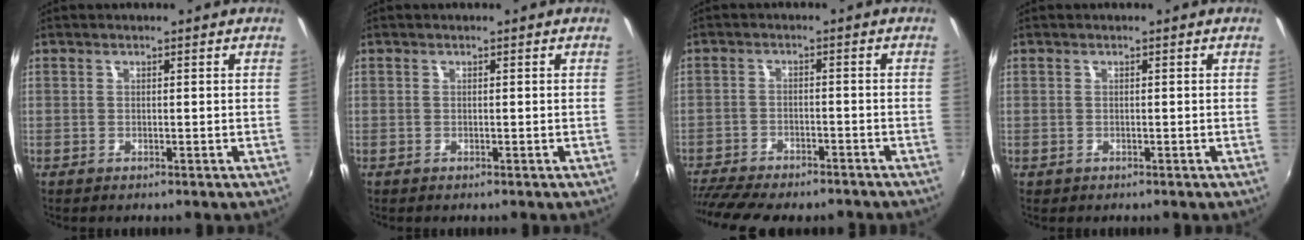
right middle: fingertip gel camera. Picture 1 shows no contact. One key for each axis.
{"total": 0.0}
{"total": 14.0, "fx": -12.0, "fy": 3.4, "fz": 6.2, "tx": -0.142, "ty": -0.039, "tz": -0.187}
{"total": 0.0}